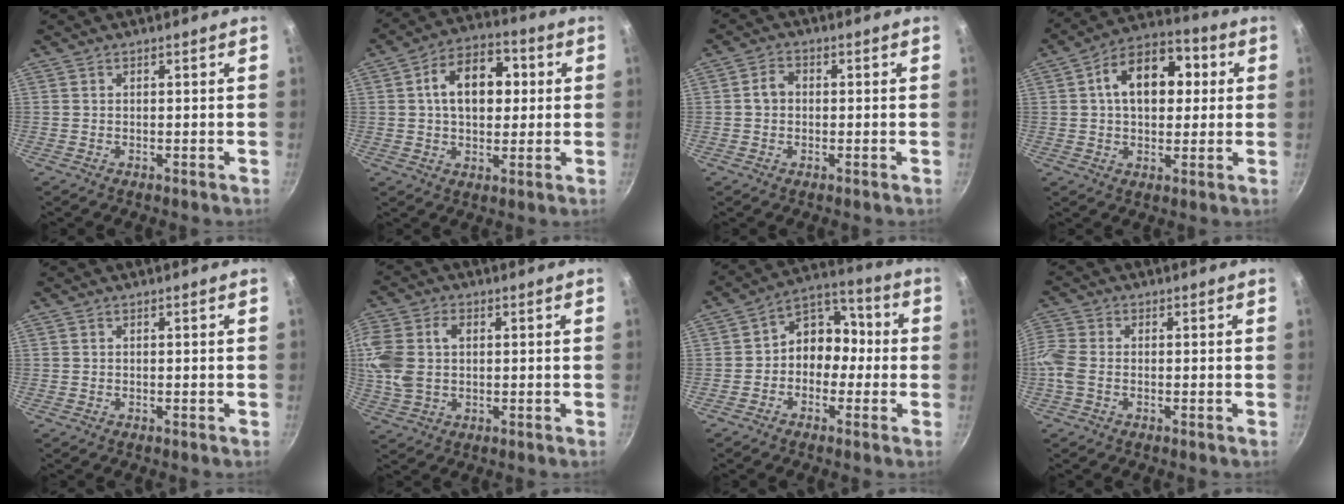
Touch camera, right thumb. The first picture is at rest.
{"total": 12.9, "force": [2.2, 8.3, 9.6], "torque": [-0.120, 0.015, 0.026]}
{"total": 3.2, "force": [0.0, 2.5, 1.9], "torque": [-0.030, 0.013, -0.006]}
{"total": 14.5, "force": [2.8, 9.2, 10.9], "torque": [-0.137, 0.022, 0.034]}
{"total": 0.0}
{"total": 13.2, "force": [1.6, 9.1, 9.4], "torque": [-0.236, 0.014, 0.034]}
{"total": 10.2, "force": [-0.8, 7.7, 6.6], "torque": [-0.056, 0.046, -0.031]}
{"total": 5.6, "force": [-1.0, 3.6, 4.1], "torque": [-0.119, 0.010, -0.027]}